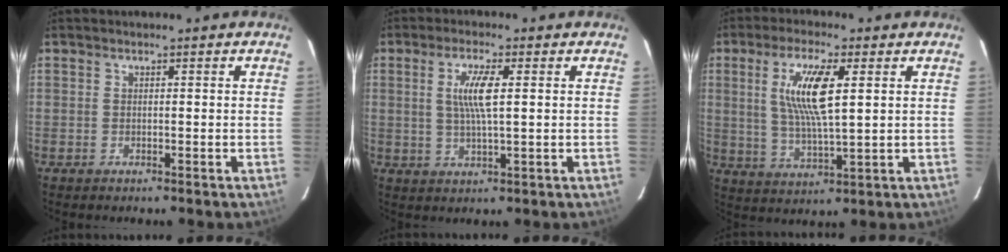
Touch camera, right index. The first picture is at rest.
{"total": 6.0, "force": [1.2, 0.8, 5.8], "torque": [-0.111, -0.001, 0.022]}
{"total": 10.6, "force": [2.9, 2.3, 10.0], "torque": [-0.194, 0.001, 0.057]}